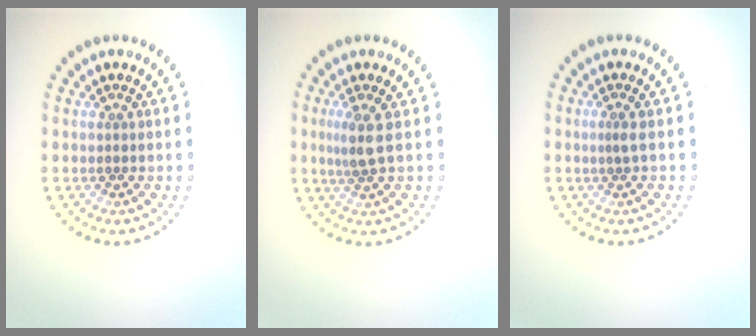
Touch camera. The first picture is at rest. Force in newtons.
{"total": 2.2, "press": 1.8, "slide": 1.4}
{"total": 0.7, "press": 0.3, "slide": 0.7}